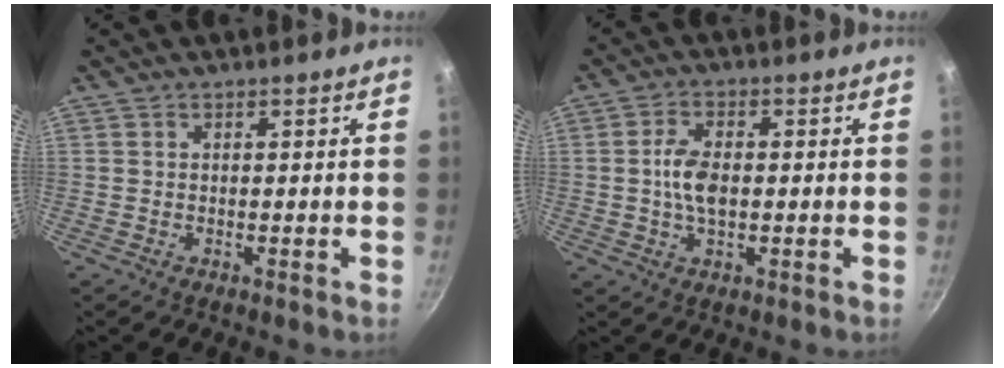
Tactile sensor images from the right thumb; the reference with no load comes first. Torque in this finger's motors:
{"motor_torque": [1.12, 1.02, 0.95, -0.40, 0.10]}